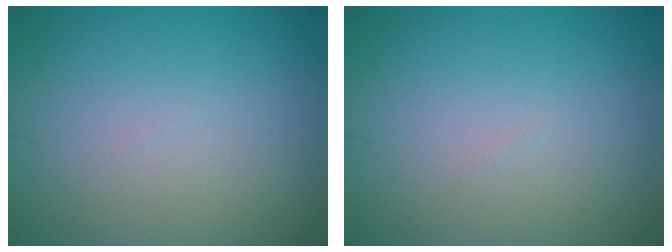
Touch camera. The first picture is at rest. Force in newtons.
{"total": 0.0}